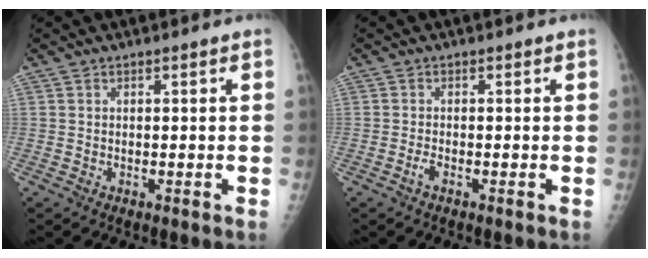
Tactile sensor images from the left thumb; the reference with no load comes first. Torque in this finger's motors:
{"motor_torque": [-0.44, 0.37, 0.14, -0.11, 0.00]}